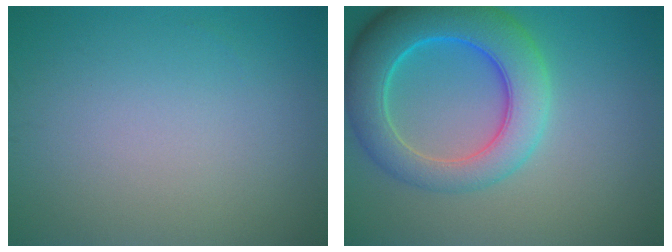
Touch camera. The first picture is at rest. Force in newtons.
{"total": 8.4, "press": 8.3, "slide": 0.3}